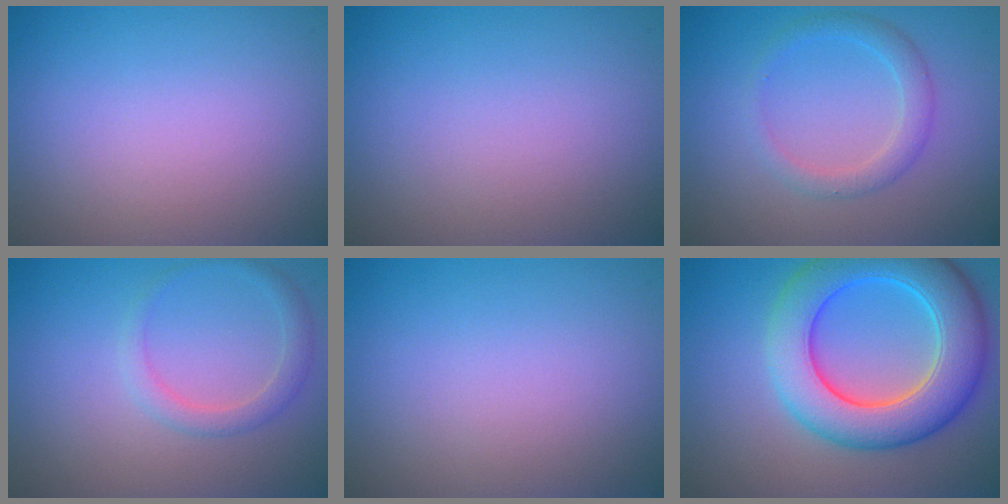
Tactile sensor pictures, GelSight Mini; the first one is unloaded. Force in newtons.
{"total": 0.0}
{"total": 2.2, "press": 2.2, "slide": 0.0}
{"total": 1.9, "press": 1.9, "slide": 0.1}
{"total": 0.0}
{"total": 9.1, "press": 9.1, "slide": 0.3}